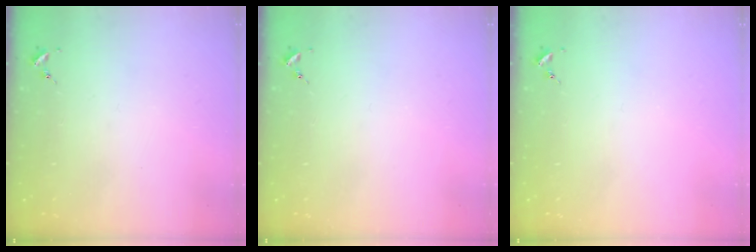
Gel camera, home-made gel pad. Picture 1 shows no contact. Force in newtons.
{"total": 0.0}
{"total": 0.0}